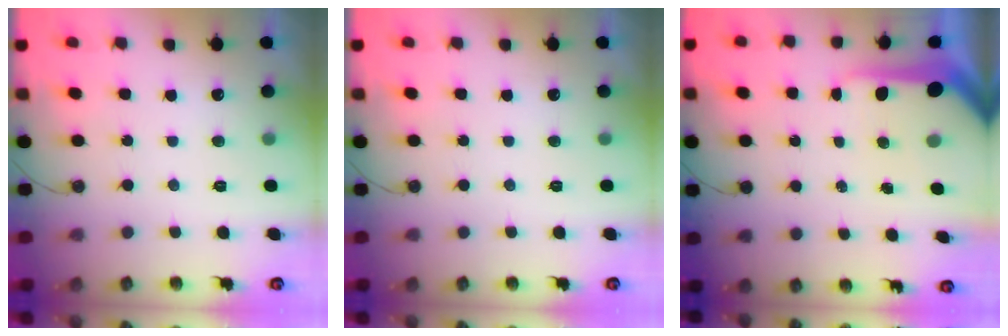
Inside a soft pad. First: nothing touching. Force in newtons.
{"total": 0.0}
{"total": 11.7, "press": 11.6, "slide": 0.9}